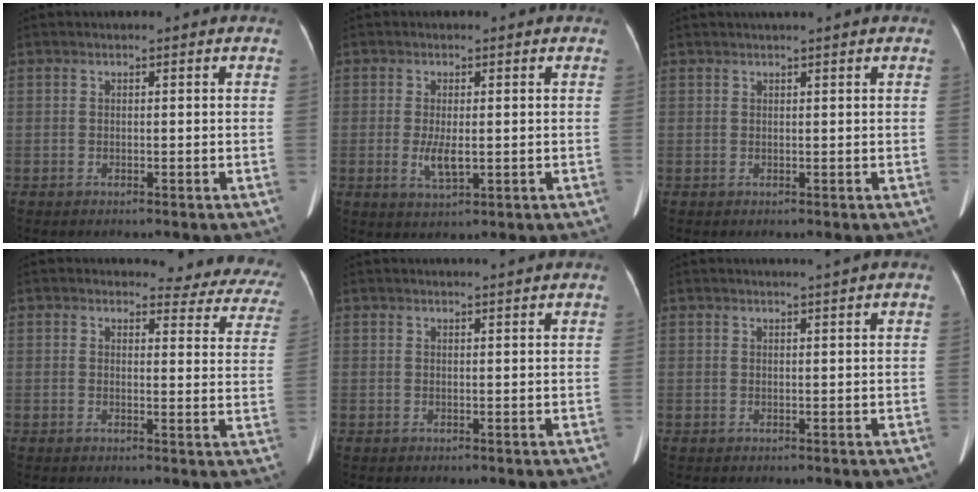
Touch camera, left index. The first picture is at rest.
{"total": 3.5, "force": [-0.3, 1.1, 3.3], "torque": [-0.067, -0.007, -0.002]}
{"total": 3.1, "force": [2.6, -0.2, 1.7], "torque": [-0.015, 0.028, 0.036]}
{"total": 11.3, "force": [10.6, 3.4, 1.9], "torque": [0.017, -0.053, 0.076]}
{"total": 3.4, "force": [3.2, -0.6, 1.2], "torque": [-0.015, 0.013, 0.040]}
{"total": 2.2, "force": [1.8, -0.7, 0.9], "torque": [-0.010, 0.001, 0.029]}